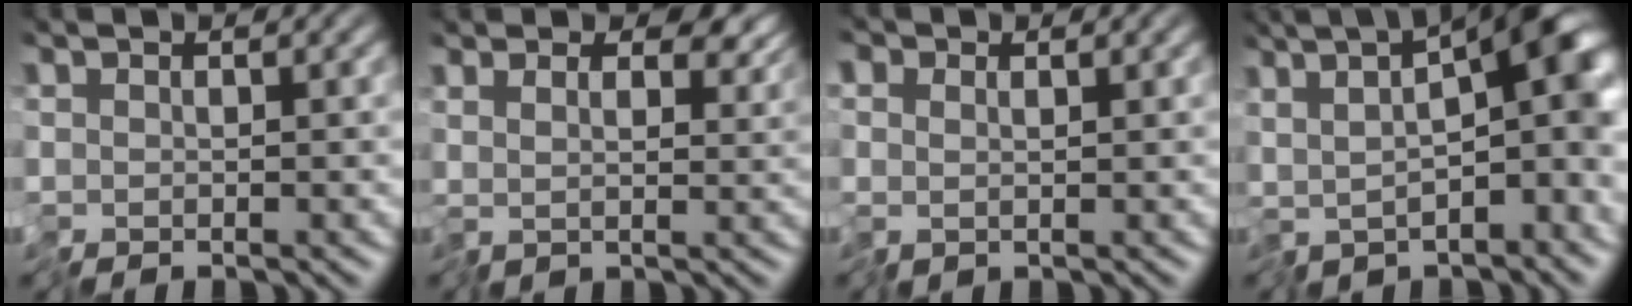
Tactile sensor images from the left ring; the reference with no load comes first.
{"total": 4.8, "force": [3.2, 2.6, 2.6], "torque": [-0.053, 0.006, 0.052]}
{"total": 1.2, "force": [0.5, 1.1, 0.5], "torque": [-0.013, 0.004, 0.009]}
{"total": 12.5, "force": [0.7, 5.4, 11.3], "torque": [-0.169, 0.000, 0.024]}